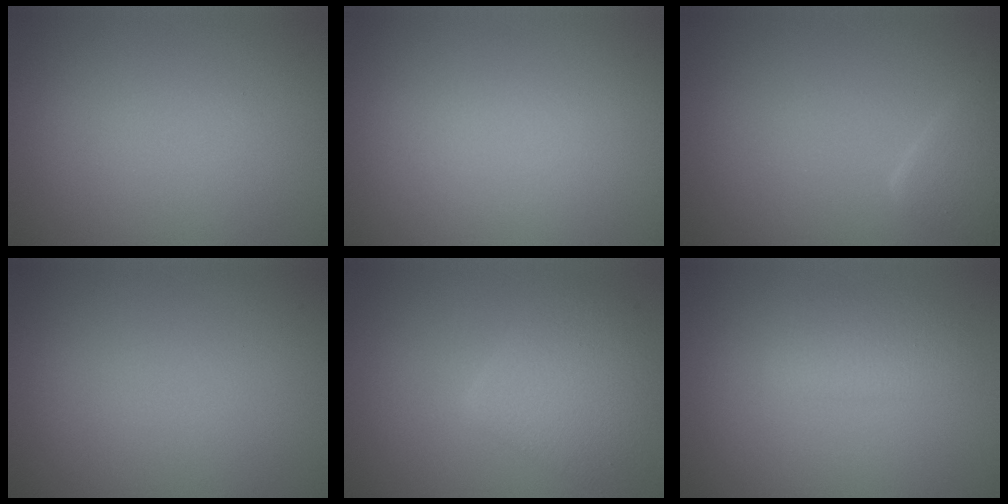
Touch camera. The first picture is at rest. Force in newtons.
{"total": 0.0}
{"total": 2.2, "press": 2.2, "slide": 0.2}
{"total": 0.0}
{"total": 4.8, "press": 4.8, "slide": 0.2}
{"total": 2.4, "press": 2.4, "slide": 0.1}